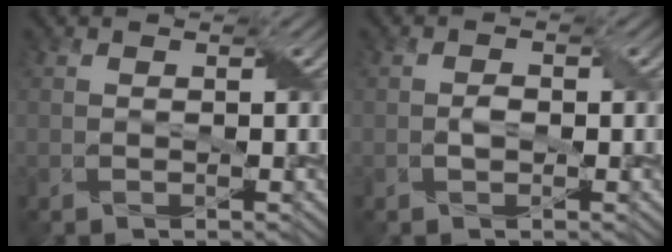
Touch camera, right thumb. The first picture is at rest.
{"total": 1.3, "force": [-0.3, 0.8, 0.9], "torque": [-0.017, 0.002, -0.006]}